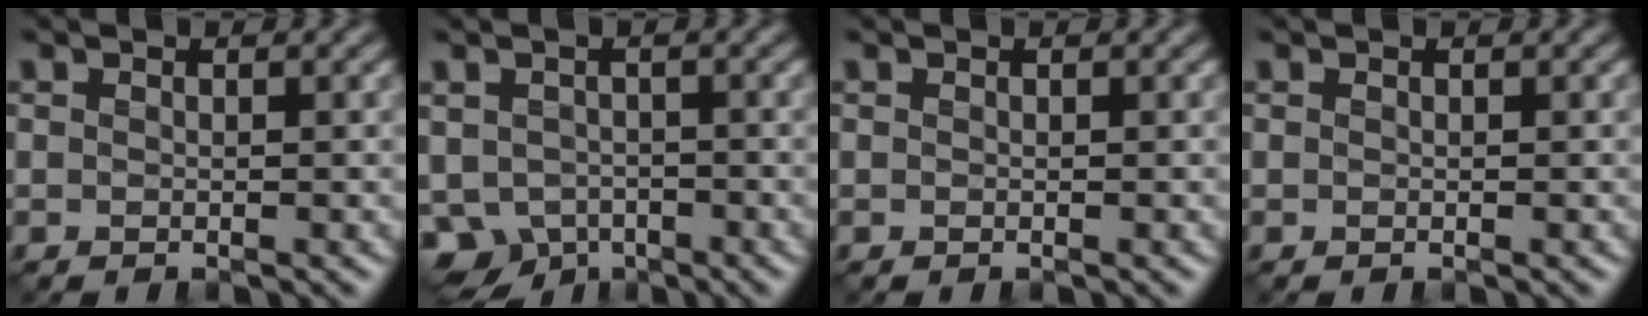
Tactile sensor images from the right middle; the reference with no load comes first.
{"total": 5.0, "force": [-2.6, 3.7, 2.3], "torque": [-0.050, -0.013, -0.051]}
{"total": 0.0}
{"total": 0.0}